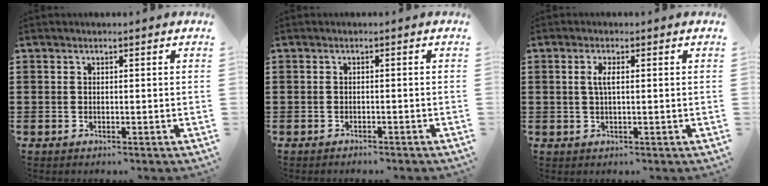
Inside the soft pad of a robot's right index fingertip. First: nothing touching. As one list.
[{"total": 0.9, "force": [-0.9, 0.0, 0.1], "torque": [-0.004, -0.002, -0.019]}, {"total": 2.1, "force": [0.3, 0.5, 2.1], "torque": [-0.047, -0.002, 0.000]}]